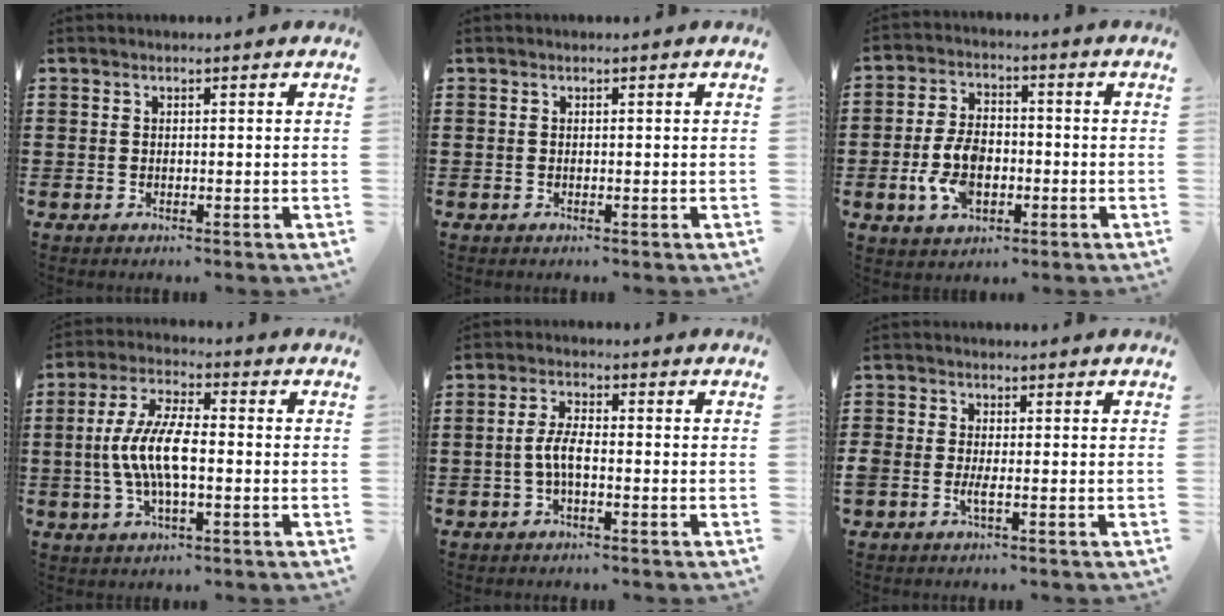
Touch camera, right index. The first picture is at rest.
{"total": 0.0}
{"total": 7.9, "force": [-2.0, 4.8, 6.0], "torque": [-0.139, 0.002, -0.040]}
{"total": 8.9, "force": [-1.2, 3.1, 8.2], "torque": [-0.183, -0.009, -0.029]}
{"total": 4.2, "force": [-1.0, 1.4, 3.8], "torque": [-0.096, -0.003, -0.029]}
{"total": 1.7, "force": [-0.8, 0.5, 1.4], "torque": [-0.026, 0.001, -0.015]}